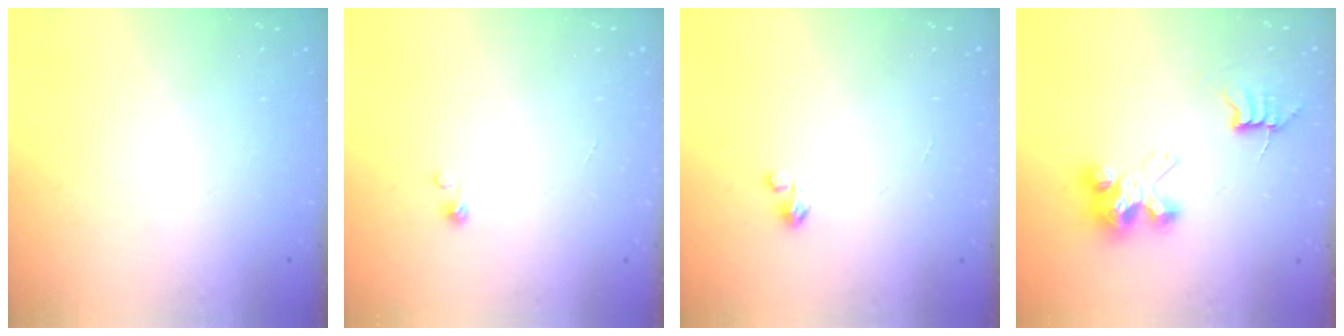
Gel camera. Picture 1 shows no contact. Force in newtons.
{"total": 0.7, "press": 0.7, "slide": 0.1}
{"total": 1.5, "press": 1.5, "slide": 0.1}
{"total": 7.3, "press": 7.3, "slide": 0.6}